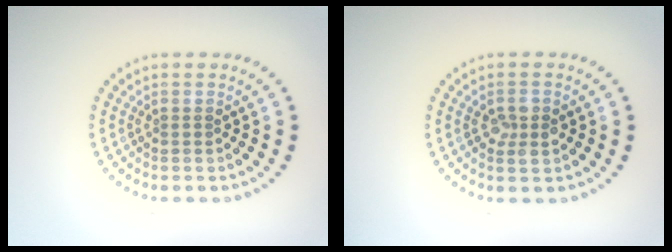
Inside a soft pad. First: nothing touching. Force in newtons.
{"total": 2.0, "press": 2.0, "slide": 0.2}